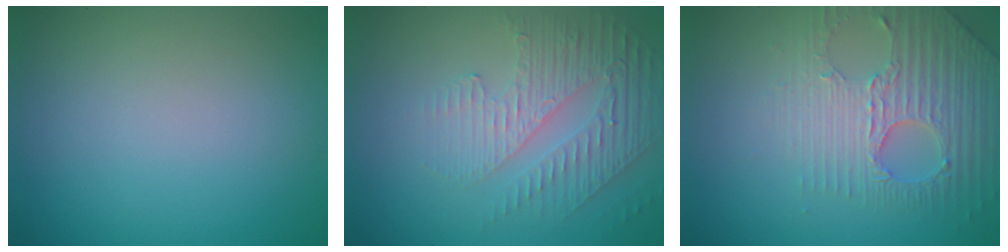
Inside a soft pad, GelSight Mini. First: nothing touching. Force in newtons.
{"total": 5.1, "press": 3.3, "slide": 3.9}
{"total": 4.0, "press": 3.8, "slide": 1.1}